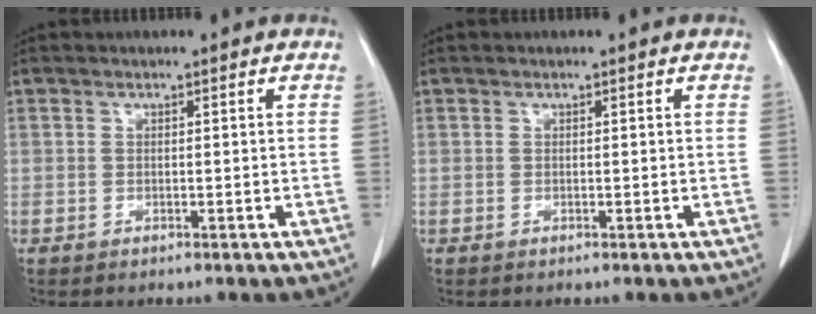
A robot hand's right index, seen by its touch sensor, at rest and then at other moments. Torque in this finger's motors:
{"motor_torque": [0.00, 0.00, 0.01, 0.00]}